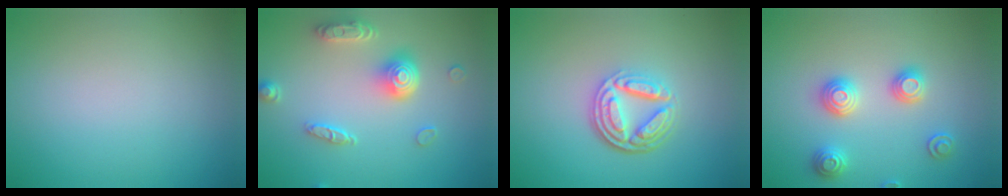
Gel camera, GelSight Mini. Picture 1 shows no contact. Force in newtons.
{"total": 4.6, "press": 3.6, "slide": 2.9}
{"total": 4.9, "press": 3.5, "slide": 3.4}
{"total": 2.9, "press": 2.9, "slide": 0.2}